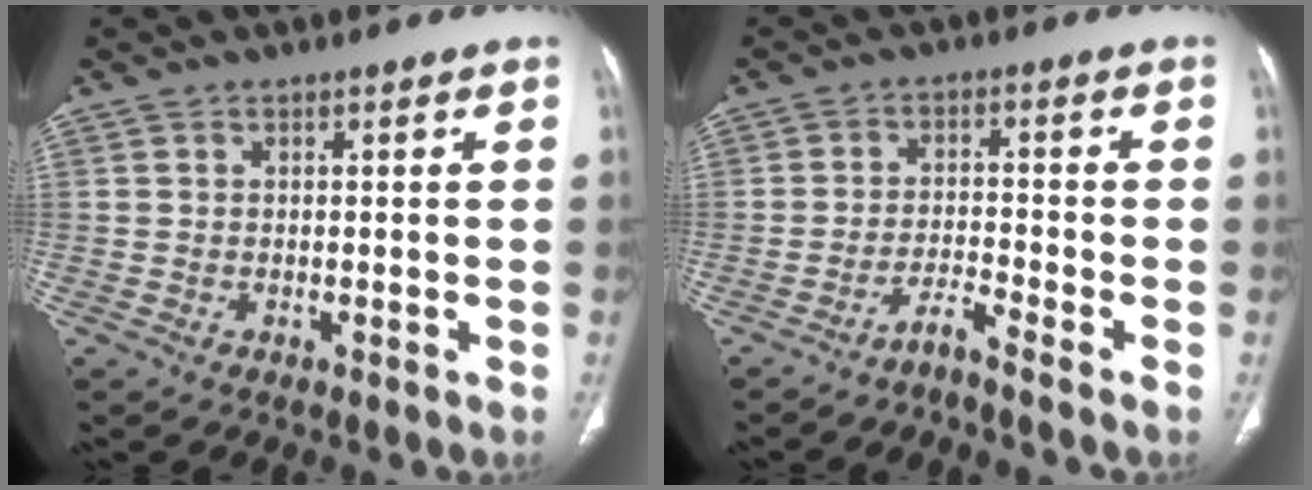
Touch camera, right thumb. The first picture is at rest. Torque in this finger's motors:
{"motor_torque": [-0.12, -0.12, 0.48, -0.32, -0.01]}